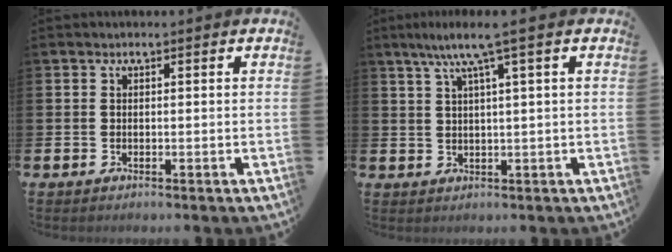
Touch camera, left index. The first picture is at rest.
{"total": 5.0, "force": [2.9, 0.0, 4.0], "torque": [-0.091, 0.000, 0.048]}